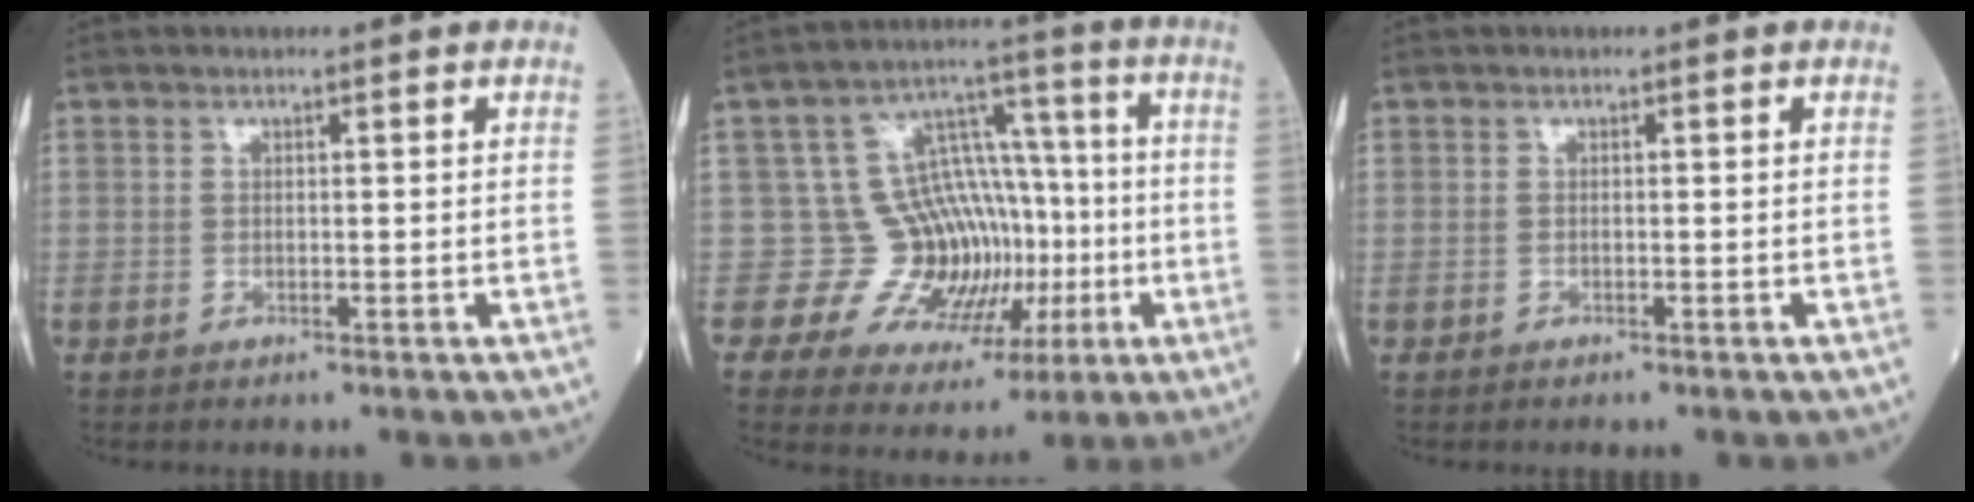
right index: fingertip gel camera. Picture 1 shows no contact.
{"total": 11.3, "force": [-1.7, 9.7, 5.5], "torque": [-0.066, 0.040, -0.014]}
{"total": 0.0}